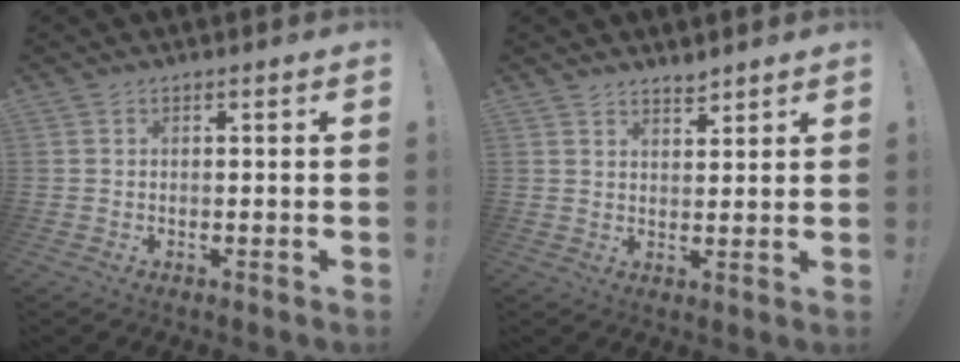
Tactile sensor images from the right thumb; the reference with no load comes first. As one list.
[{"total": 2.8, "force": [2.7, 0.8, 0.4], "torque": [0.005, -0.023, 0.048]}]